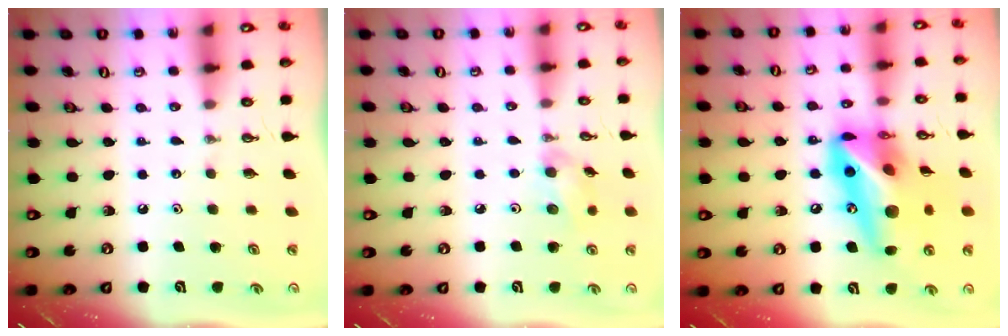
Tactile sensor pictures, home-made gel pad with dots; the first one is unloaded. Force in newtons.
{"total": 6.7, "press": 6.3, "slide": 2.2}
{"total": 22.0, "press": 21.7, "slide": 3.5}